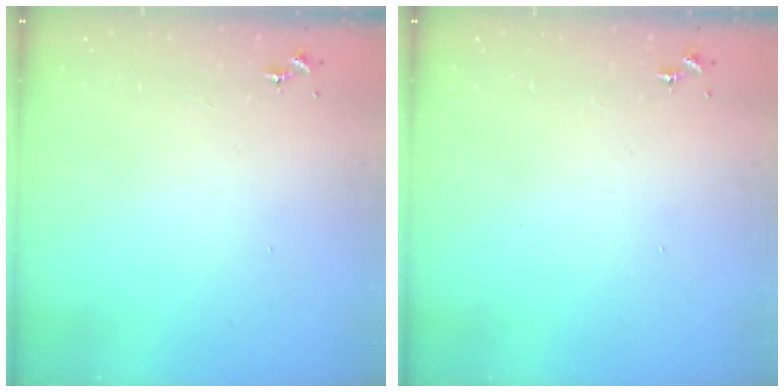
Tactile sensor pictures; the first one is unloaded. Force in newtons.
{"total": 0.0}